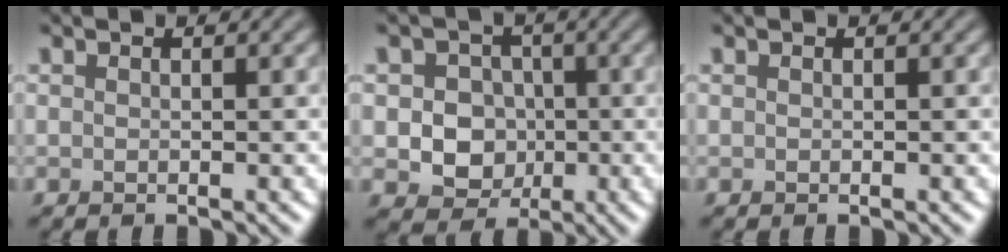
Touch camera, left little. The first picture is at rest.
{"total": 4.7, "force": [-0.4, 4.1, 2.3], "torque": [-0.018, 0.000, -0.019]}
{"total": 0.0}